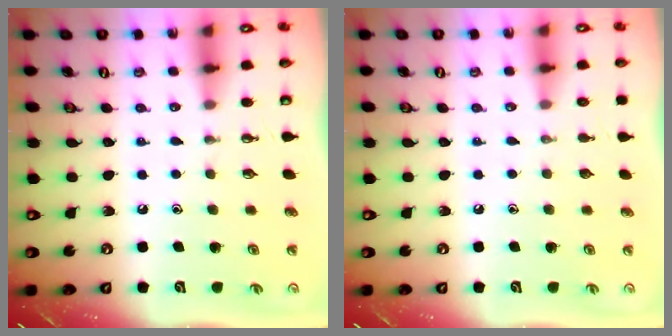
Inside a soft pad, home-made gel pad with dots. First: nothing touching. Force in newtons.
{"total": 0.0}